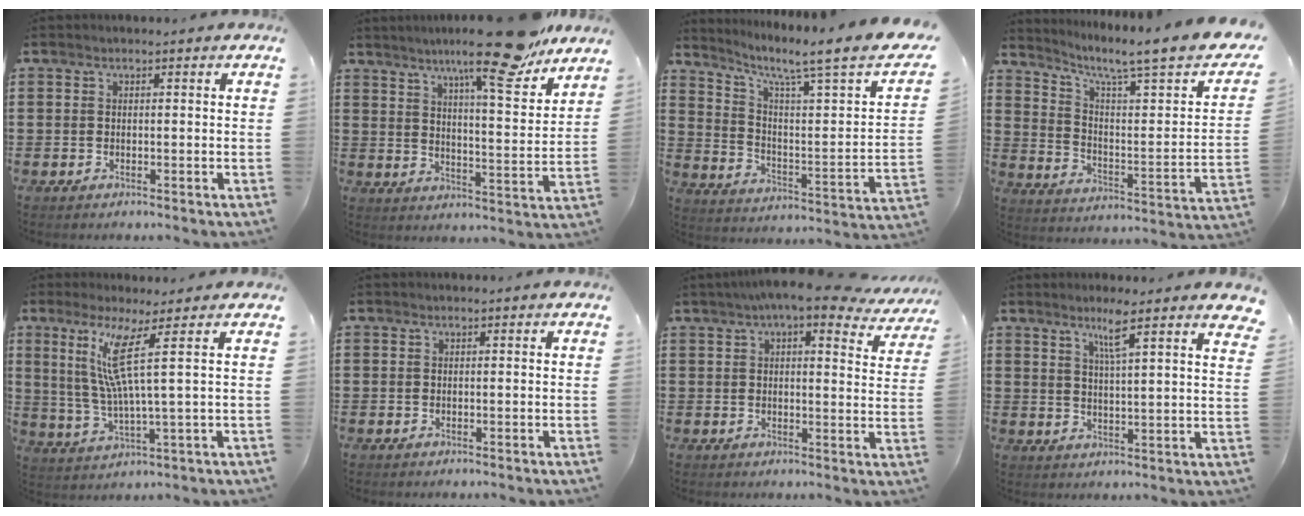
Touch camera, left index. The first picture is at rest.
{"total": 13.6, "force": [11.0, 1.0, 8.0], "torque": [-0.131, -0.060, 0.176]}
{"total": 5.8, "force": [3.8, -0.2, 4.3], "torque": [-0.091, -0.040, 0.050]}
{"total": 6.8, "force": [5.1, 0.1, 4.6], "torque": [-0.094, -0.043, 0.070]}
{"total": 9.9, "force": [3.8, 0.0, 9.2], "torque": [-0.207, -0.013, 0.055]}
{"total": 0.0}
{"total": 6.7, "force": [5.2, 0.4, 4.3], "torque": [-0.084, -0.017, 0.088]}
{"total": 6.2, "force": [4.6, -0.5, 4.1], "torque": [-0.077, -0.016, 0.073]}